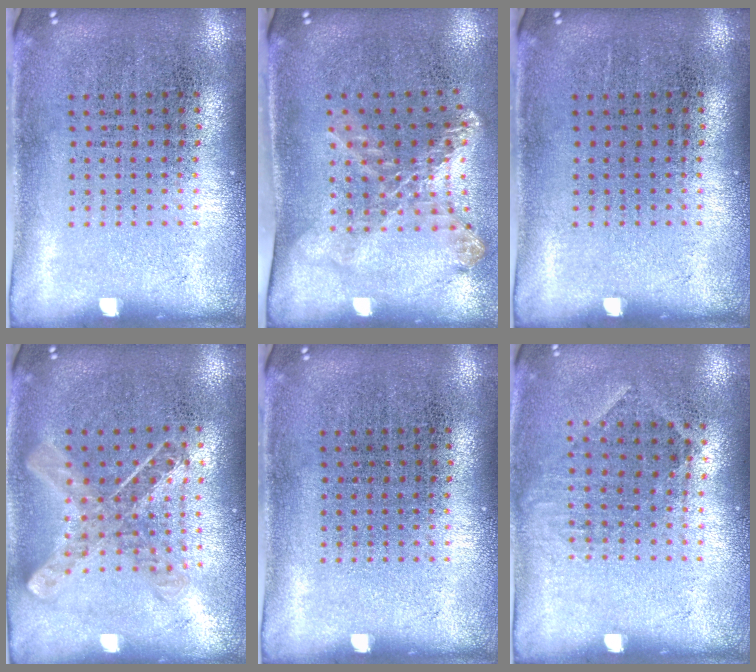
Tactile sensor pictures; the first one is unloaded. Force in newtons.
{"total": 1.7, "press": 1.3, "slide": 1.0}
{"total": 0.0}
{"total": 1.0, "press": 0.9, "slide": 0.1}
{"total": 0.0}
{"total": 0.9, "press": 0.8, "slide": 0.6}